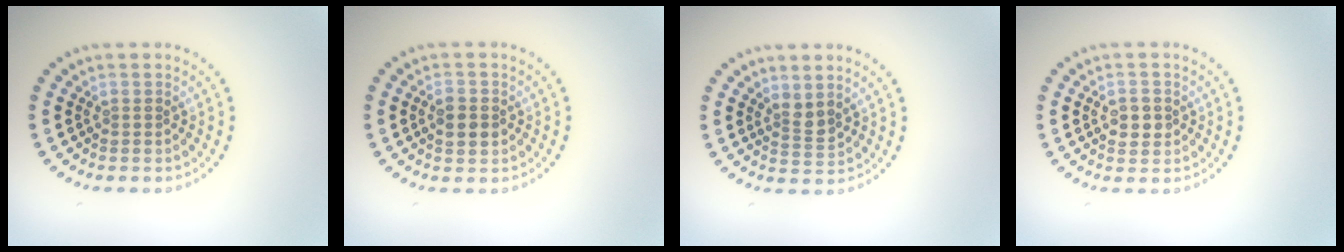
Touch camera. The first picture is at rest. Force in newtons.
{"total": 2.7, "press": 2.7, "slide": 0.2}
{"total": 1.8, "press": 1.3, "slide": 1.2}
{"total": 2.0, "press": 2.0, "slide": 0.1}